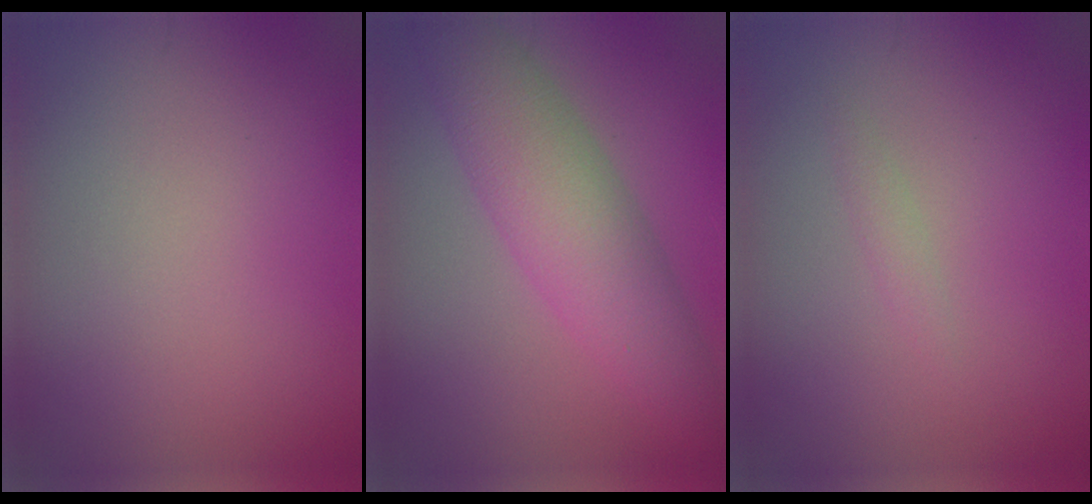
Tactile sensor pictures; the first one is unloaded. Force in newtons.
{"total": 6.6, "press": 6.6, "slide": 0.4}
{"total": 0.8, "press": 0.8, "slide": 0.0}